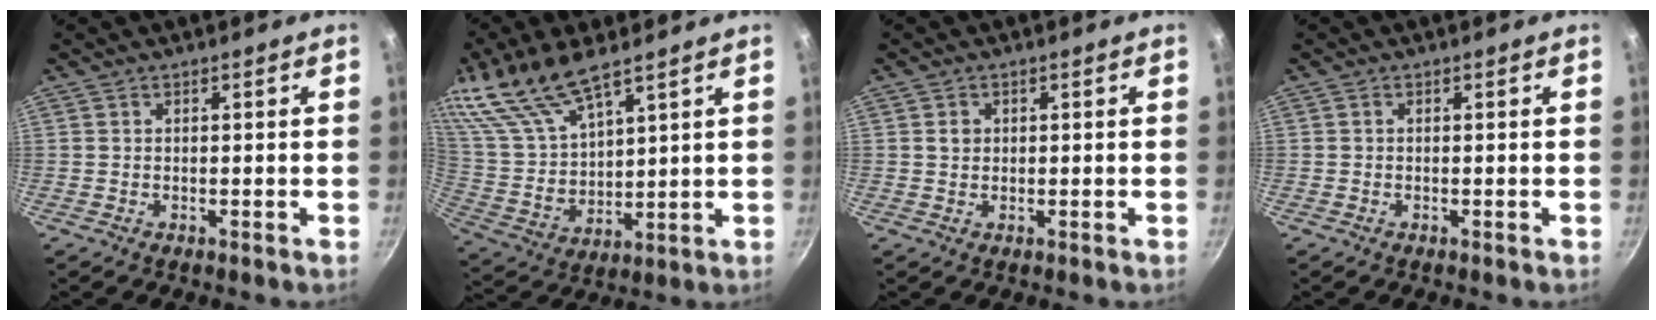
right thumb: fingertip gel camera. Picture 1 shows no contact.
{"total": 15.6, "force": [11.0, 5.8, 9.4], "torque": [-0.173, -0.046, 0.235]}
{"total": 1.6, "force": [0.3, 1.5, 0.7], "torque": [-0.006, 0.003, 0.004]}
{"total": 0.0}